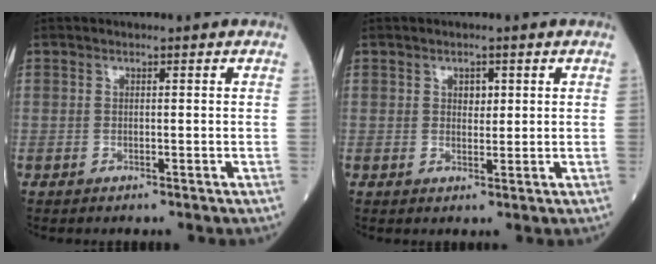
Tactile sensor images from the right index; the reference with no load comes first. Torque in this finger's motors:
{"motor_torque": [0.02, 0.04, -0.01, 0.00]}